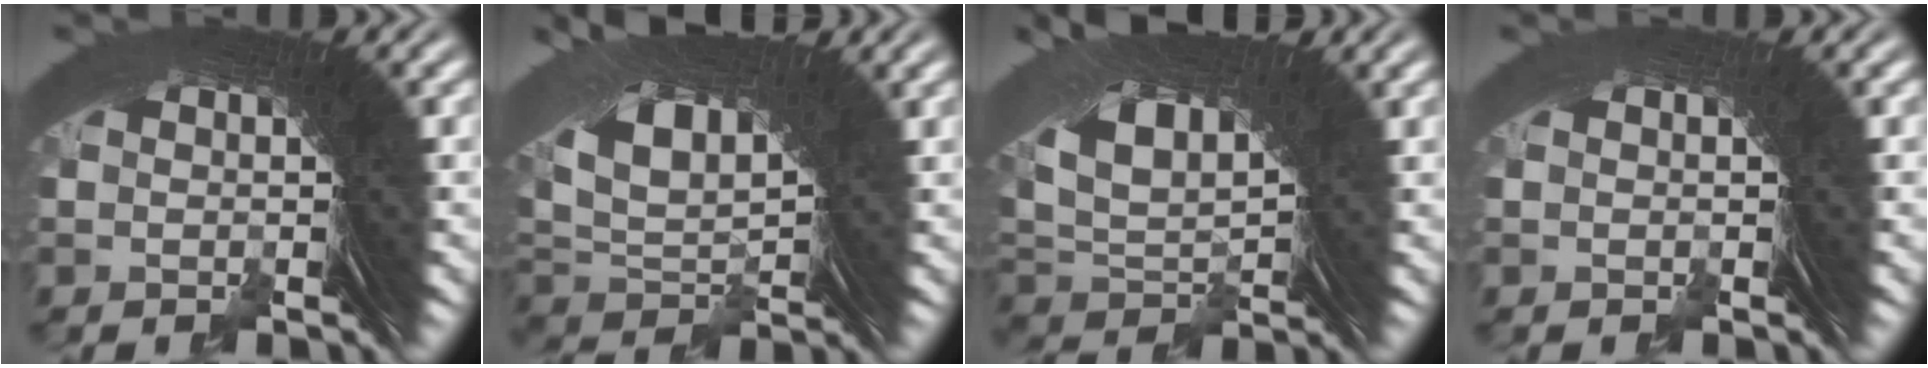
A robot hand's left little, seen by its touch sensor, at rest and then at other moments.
{"total": 9.1, "force": [4.4, 5.2, 6.0], "torque": [-0.141, -0.010, 0.083]}
{"total": 9.0, "force": [4.3, 5.2, 6.0], "torque": [-0.143, -0.013, 0.082]}
{"total": 0.6, "force": [-0.1, -0.4, -0.5], "torque": [0.010, 0.005, -0.003]}